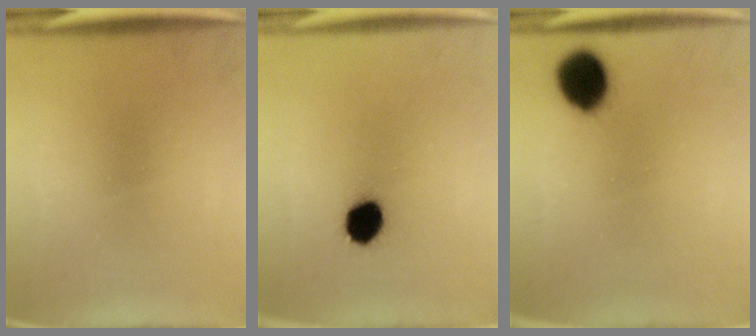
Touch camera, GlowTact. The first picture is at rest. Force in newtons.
{"total": 7.2}
{"total": 9.6}